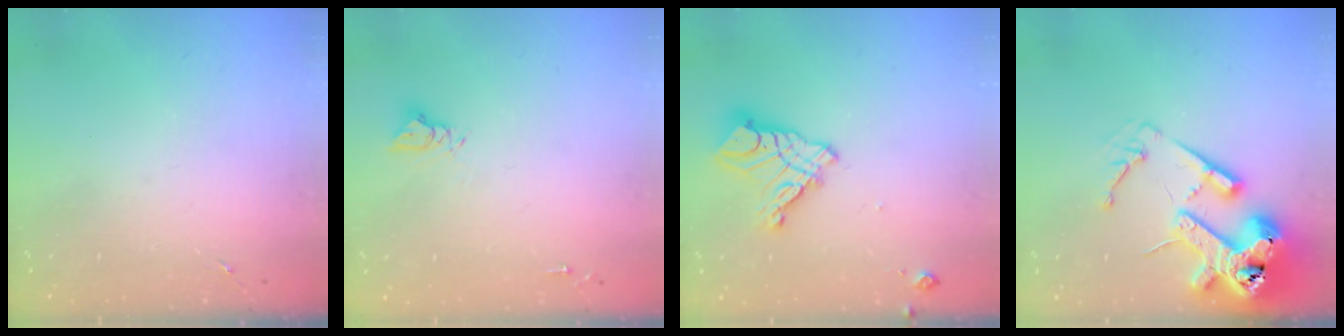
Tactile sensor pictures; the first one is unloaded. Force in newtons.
{"total": 5.5, "press": 5.5, "slide": 0.5}
{"total": 13.1, "press": 13.0, "slide": 1.3}
{"total": 18.0, "press": 17.9, "slide": 2.6}